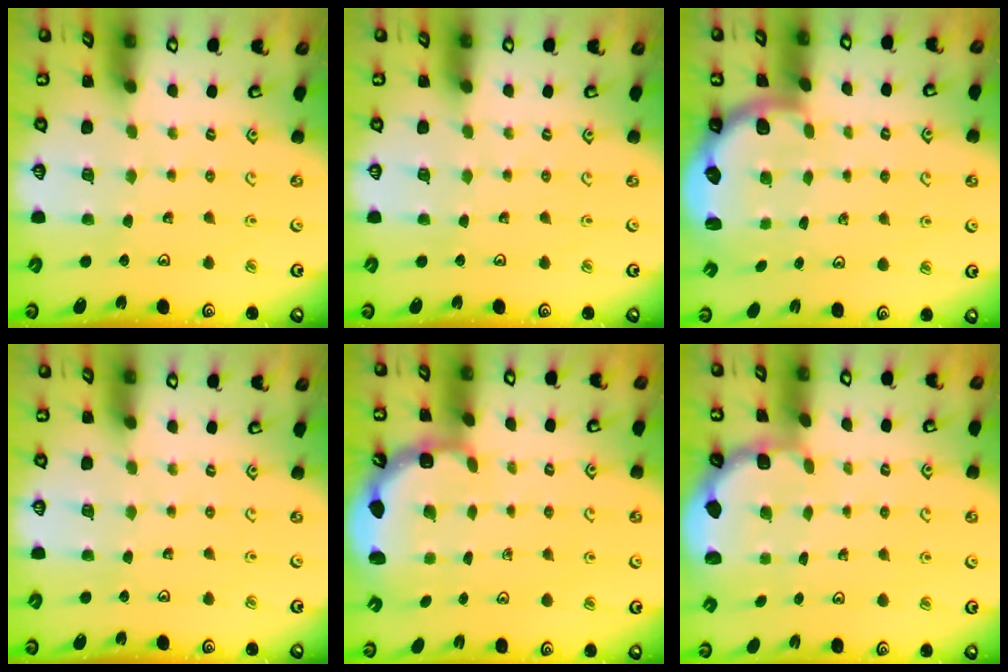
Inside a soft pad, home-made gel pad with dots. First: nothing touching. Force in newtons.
{"total": 0.0}
{"total": 2.1, "press": 1.9, "slide": 1.0}
{"total": 0.0}
{"total": 3.2, "press": 2.7, "slide": 1.7}
{"total": 1.9, "press": 1.7, "slide": 0.8}